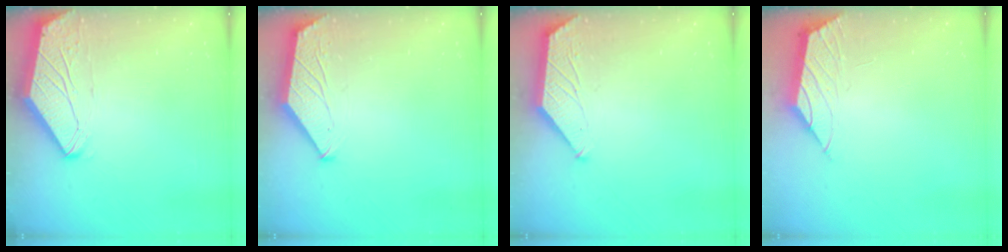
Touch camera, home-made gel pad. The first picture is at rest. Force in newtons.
{"total": 1.6, "press": 1.6, "slide": 0.3}
{"total": 1.6, "press": 1.5, "slide": 0.3}
{"total": 0.8, "press": 0.7, "slide": 0.4}